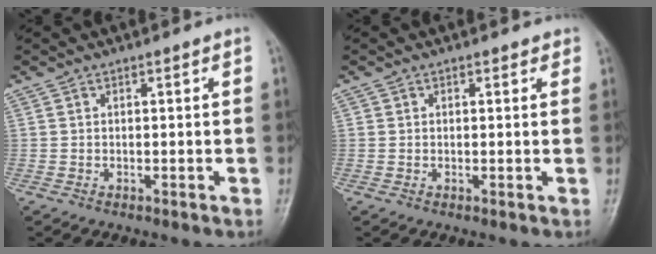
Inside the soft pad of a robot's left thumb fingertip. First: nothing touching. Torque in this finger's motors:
{"motor_torque": [-0.17, 0.01, -0.25, -0.28, 0.02]}